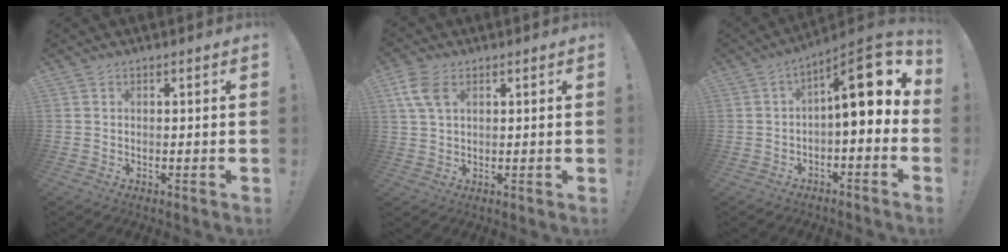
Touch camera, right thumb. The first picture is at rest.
{"total": 7.1, "force": [2.9, 4.4, 4.8], "torque": [-0.101, -0.003, 0.056]}
{"total": 14.2, "force": [3.8, 4.7, 12.9], "torque": [-0.186, -0.026, 0.060]}